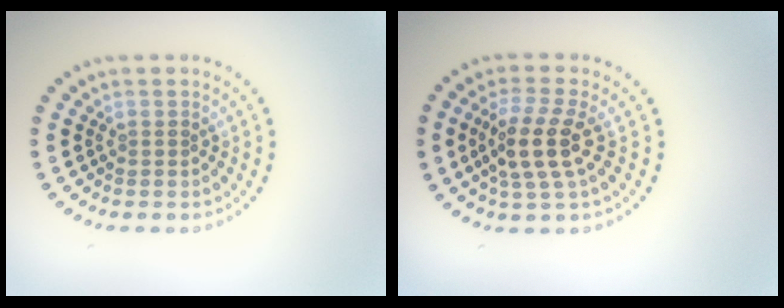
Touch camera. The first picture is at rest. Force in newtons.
{"total": 4.0, "press": 3.5, "slide": 1.9}